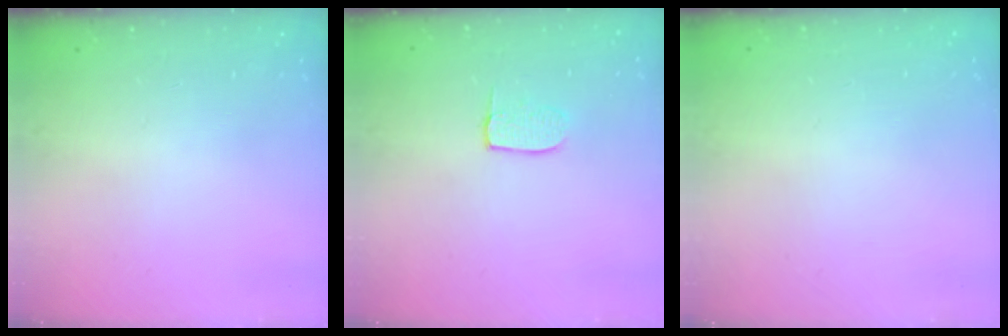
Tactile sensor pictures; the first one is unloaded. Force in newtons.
{"total": 5.4, "press": 5.4, "slide": 0.3}
{"total": 0.8, "press": 0.4, "slide": 0.7}